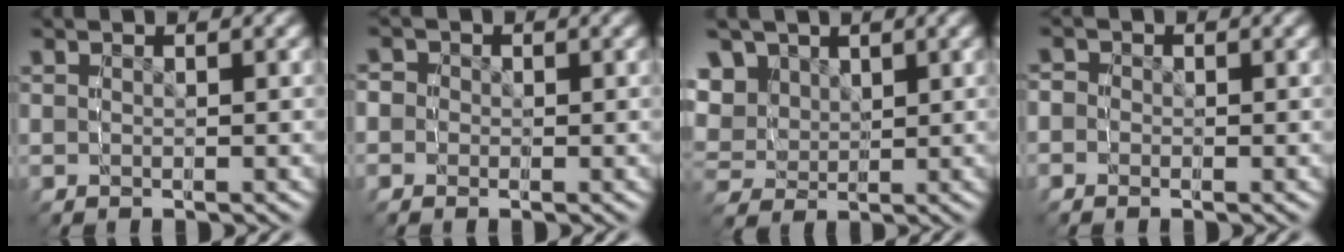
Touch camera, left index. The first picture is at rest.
{"total": 2.6, "force": [-0.2, 2.5, -0.5], "torque": [-0.003, -0.021, 0.002]}
{"total": 8.0, "force": [2.7, 7.1, 2.7], "torque": [-0.070, -0.005, 0.037]}
{"total": 1.6, "force": [-0.9, 0.8, -1.0], "torque": [0.008, -0.019, -0.010]}